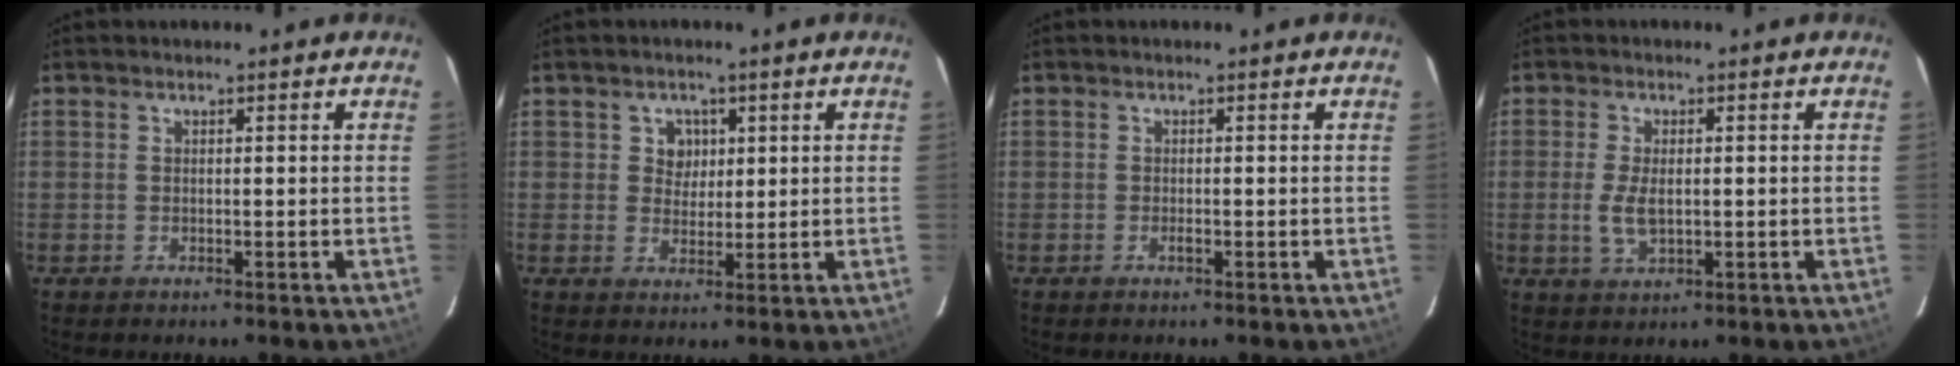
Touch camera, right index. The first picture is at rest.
{"total": 3.5, "force": [1.1, 3.2, 0.8], "torque": [-0.007, 0.010, 0.019]}
{"total": 0.8, "force": [-0.4, 0.3, 0.5], "torque": [-0.011, 0.000, -0.008]}
{"total": 4.8, "force": [-0.5, 2.2, 4.2], "torque": [-0.089, -0.007, -0.009]}